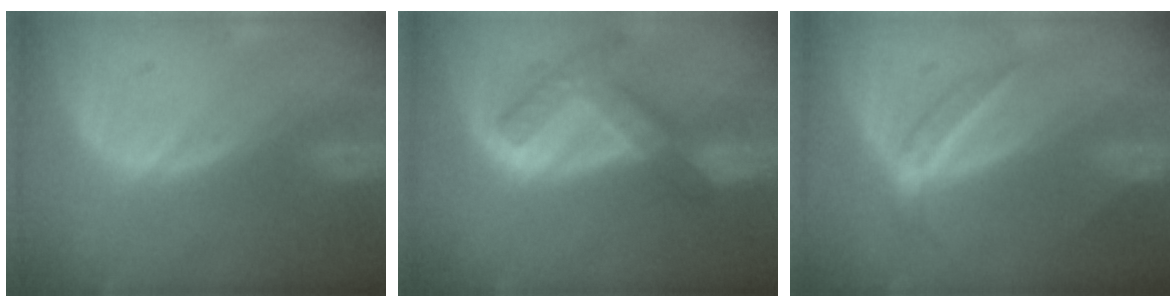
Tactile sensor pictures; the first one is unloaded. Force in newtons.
{"total": 7.6, "press": 6.5, "slide": 4.0}
{"total": 4.6, "press": 4.1, "slide": 2.3}